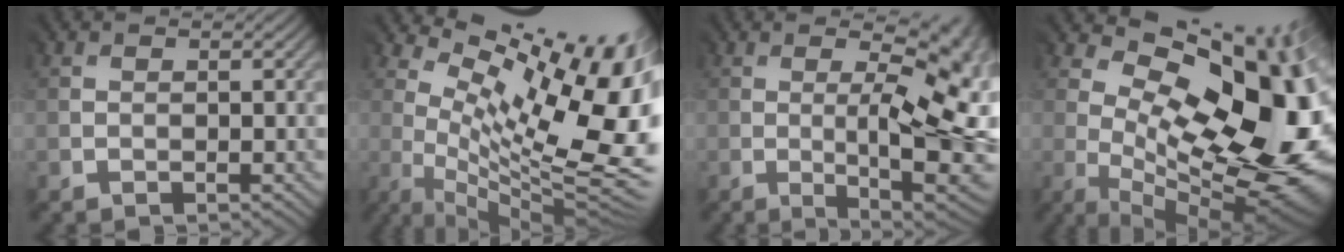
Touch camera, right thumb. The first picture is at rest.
{"total": 16.6, "force": [5.0, 6.7, 14.4], "torque": [-0.206, 0.013, 0.105]}
{"total": 14.0, "force": [-1.0, 4.3, 13.3], "torque": [-0.149, 0.012, -0.009]}
{"total": 17.4, "force": [2.2, 8.4, 15.1], "torque": [-0.195, -0.003, 0.053]}